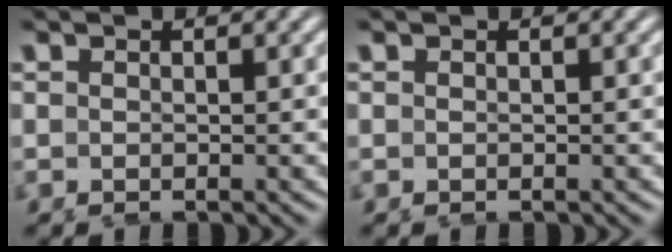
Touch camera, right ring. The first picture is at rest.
{"total": 0.0}